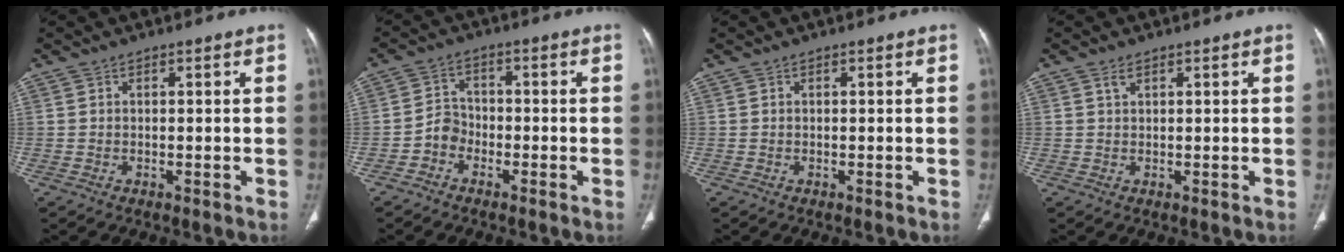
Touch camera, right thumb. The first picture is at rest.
{"total": 3.6, "force": [-2.0, 2.8, 1.1], "torque": [-0.006, 0.018, -0.047]}
{"total": 0.0}
{"total": 1.2, "force": [0.8, 0.5, 0.7], "torque": [-0.014, 0.001, 0.016]}